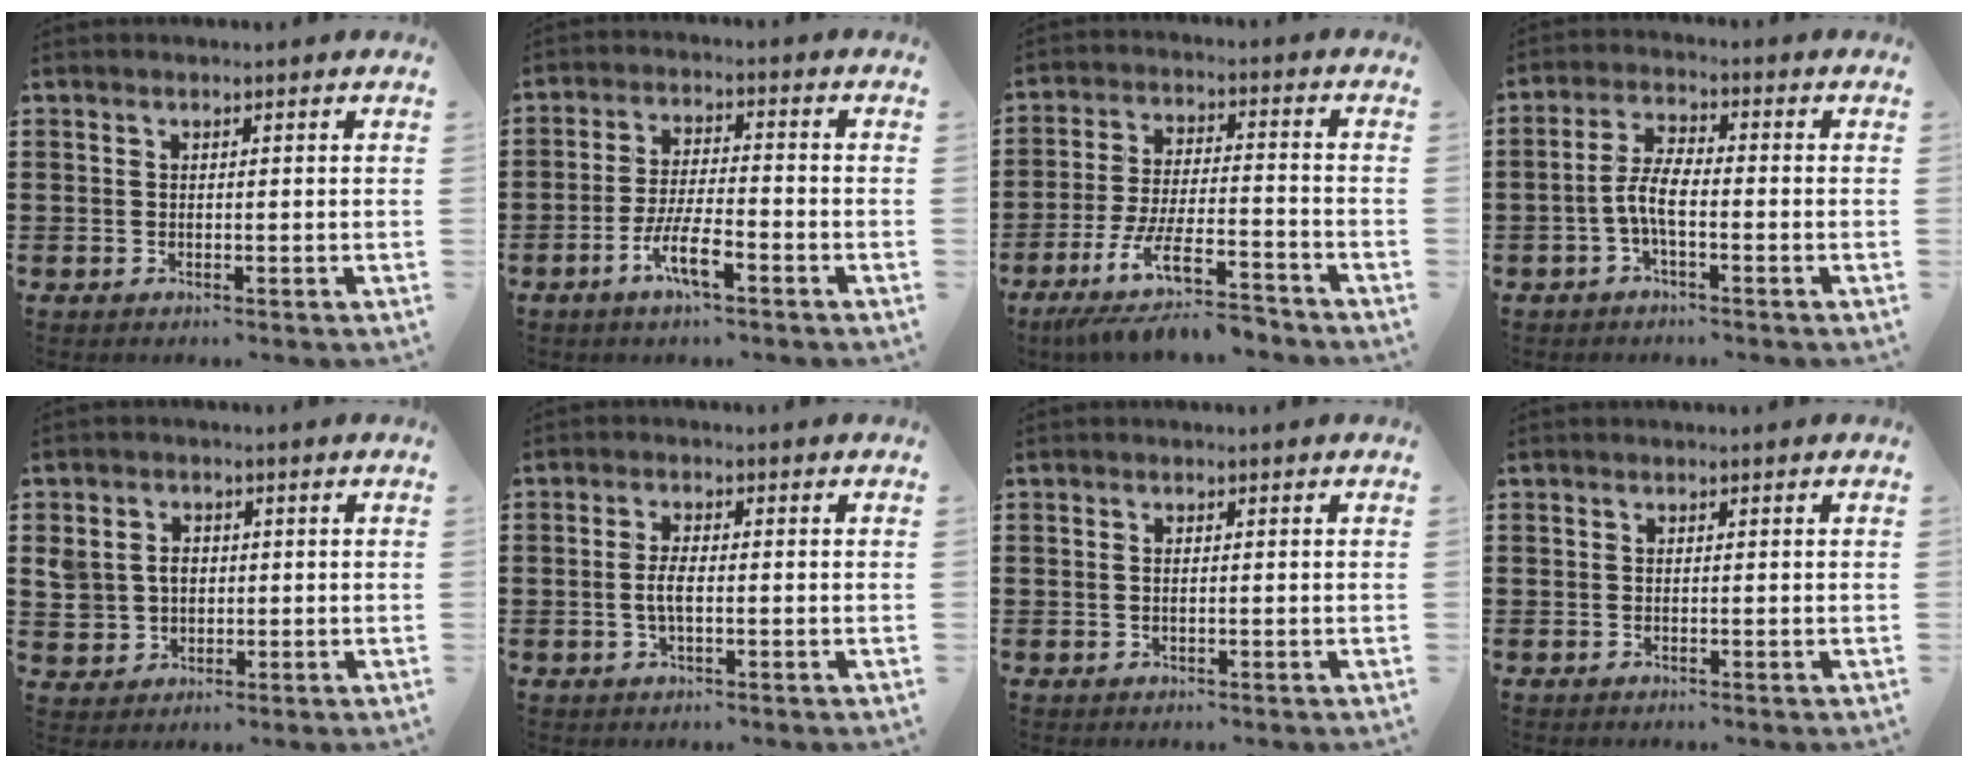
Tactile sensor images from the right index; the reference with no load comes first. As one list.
[{"total": 7.0, "force": [-3.6, 1.7, 5.8], "torque": [-0.127, -0.009, -0.071]}, {"total": 10.5, "force": [-8.0, 1.9, 6.5], "torque": [-0.130, 0.009, -0.153]}, {"total": 4.9, "force": [-1.6, 1.6, 4.4], "torque": [-0.104, -0.003, -0.037]}, {"total": 4.4, "force": [0.4, 4.1, 1.5], "torque": [-0.054, 0.014, 0.004]}, {"total": 2.9, "force": [-0.5, 0.9, 2.7], "torque": [-0.064, -0.004, -0.014]}, {"total": 0.7, "force": [-0.1, 0.3, 0.6], "torque": [-0.013, 0.001, -0.002]}, {"total": 0.0}]